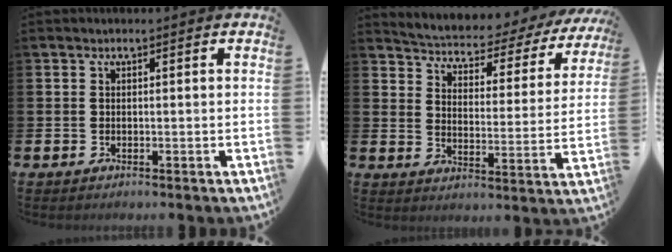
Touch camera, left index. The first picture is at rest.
{"total": 4.0, "force": [3.6, 1.2, 1.0], "torque": [-0.037, -0.036, 0.052]}